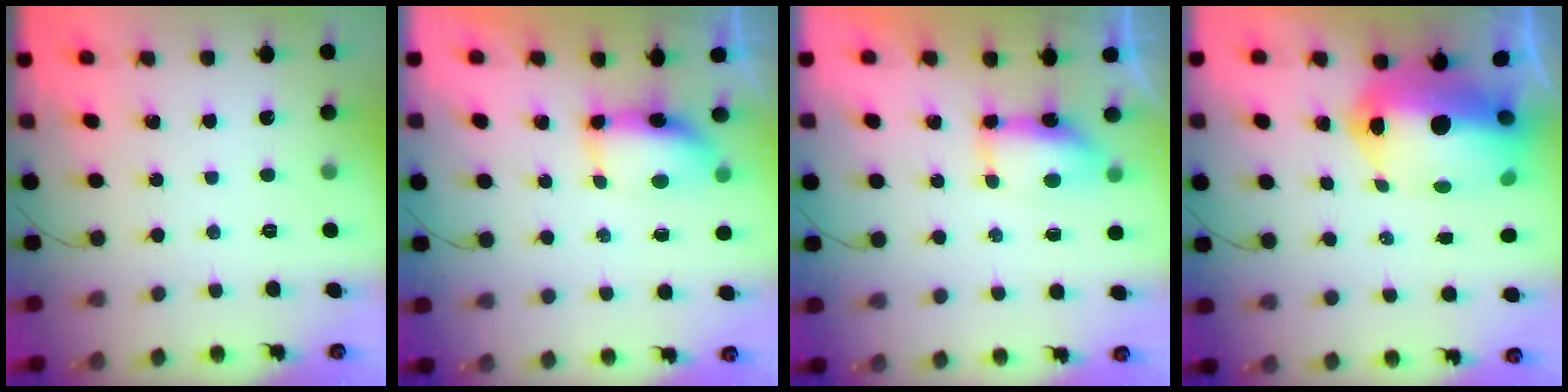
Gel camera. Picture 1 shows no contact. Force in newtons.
{"total": 12.8, "press": 8.6, "slide": 9.5}
{"total": 7.9, "press": 7.4, "slide": 2.9}
{"total": 17.9, "press": 17.5, "slide": 3.8}